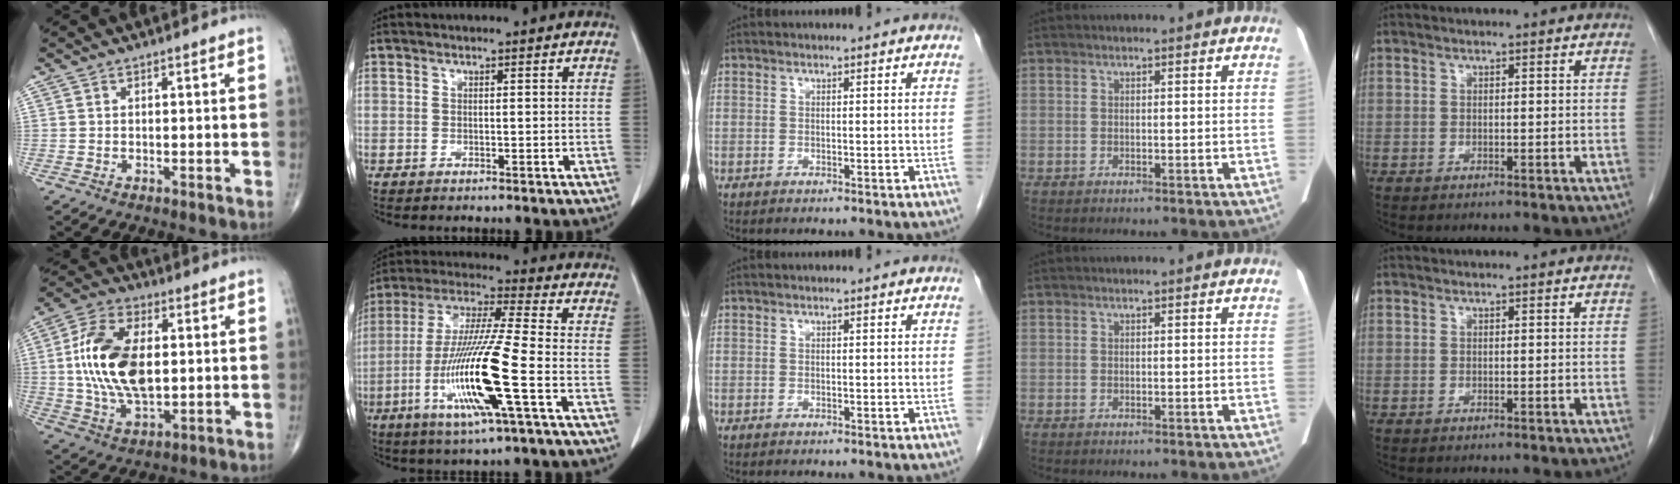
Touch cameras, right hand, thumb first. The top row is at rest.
{"thumb": {"total": 17.5, "force": [1.3, 9.6, 14.5], "torque": [-0.281, 0.003, 0.027]}, "index": {"total": 16.2, "force": [-5.0, -0.1, 15.4], "torque": [-0.315, -0.016, -0.098]}}